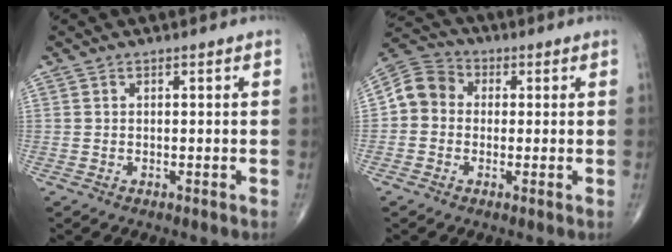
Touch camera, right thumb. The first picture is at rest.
{"total": 7.4, "force": [-0.1, 6.6, 3.5], "torque": [-0.048, 0.026, -0.017]}